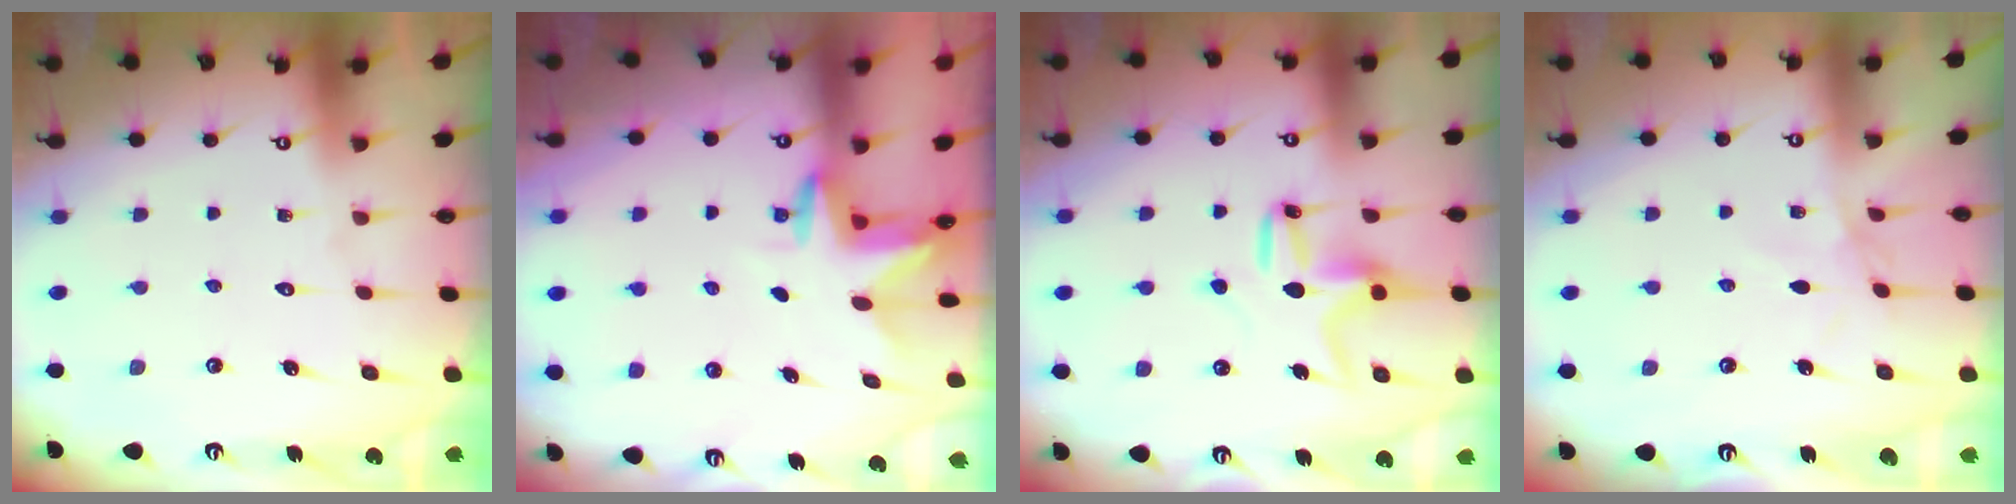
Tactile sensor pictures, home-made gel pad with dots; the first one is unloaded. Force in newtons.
{"total": 2.6, "press": 2.6, "slide": 0.1}
{"total": 10.6, "press": 10.6, "slide": 0.4}
{"total": 2.2, "press": 2.1, "slide": 0.5}